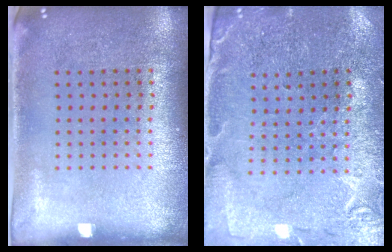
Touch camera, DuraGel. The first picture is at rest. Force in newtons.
{"total": 0.5, "press": 0.5, "slide": 0.2}